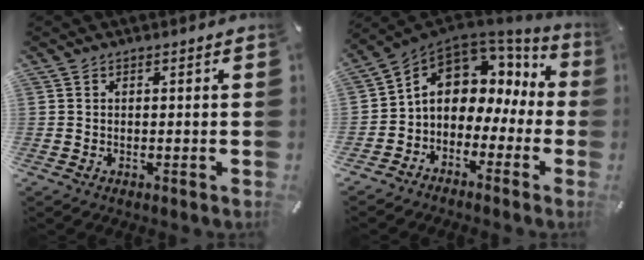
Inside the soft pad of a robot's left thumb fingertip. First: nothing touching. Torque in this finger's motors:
{"motor_torque": [0.01, 1.81, 1.34, 0.05, 0.45]}